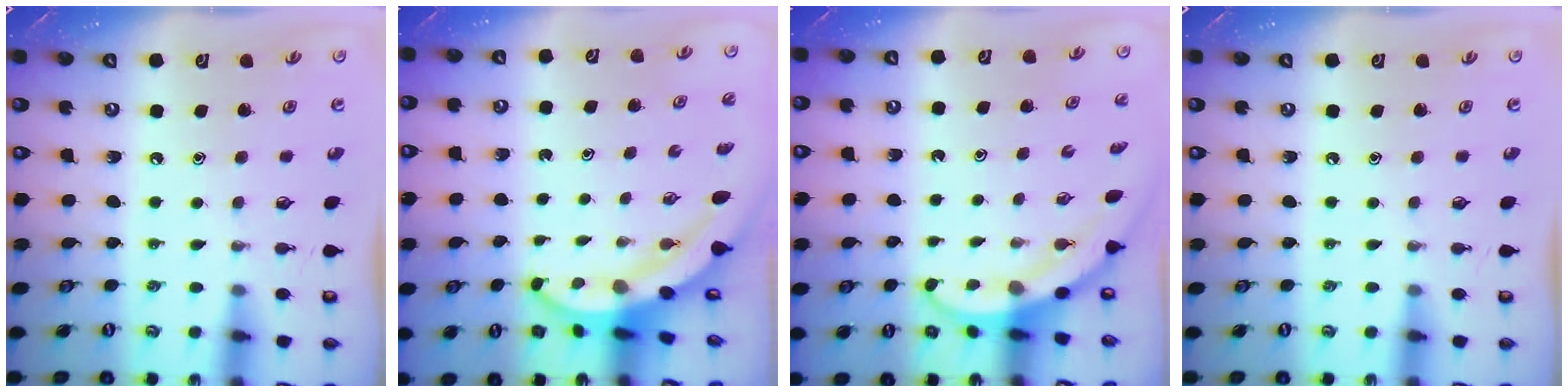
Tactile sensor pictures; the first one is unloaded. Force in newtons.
{"total": 5.7, "press": 5.7, "slide": 0.2}
{"total": 3.2, "press": 3.2, "slide": 0.1}
{"total": 0.0}